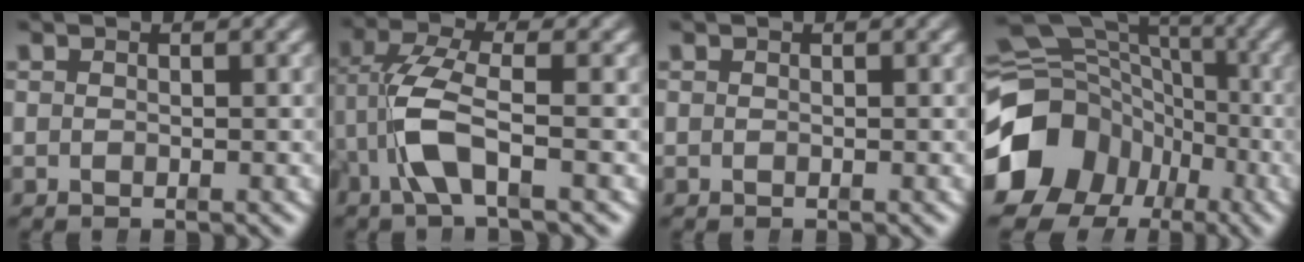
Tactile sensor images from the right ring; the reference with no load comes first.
{"total": 4.7, "force": [-0.6, 1.9, 4.2], "torque": [-0.110, -0.014, -0.005]}
{"total": 0.0}
{"total": 15.0, "force": [-3.1, 12.5, 7.6], "torque": [-0.138, -0.046, -0.042]}